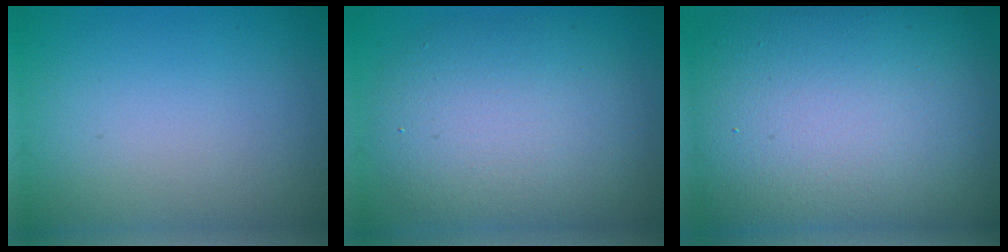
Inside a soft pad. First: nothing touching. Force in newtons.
{"total": 7.8, "press": 7.8, "slide": 0.6}
{"total": 18.4, "press": 18.4, "slide": 0.8}